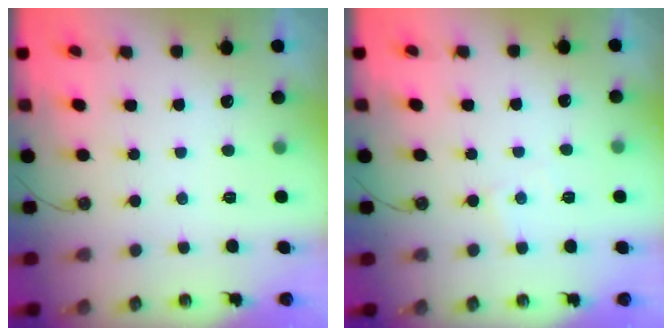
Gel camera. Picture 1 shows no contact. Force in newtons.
{"total": 4.3, "press": 4.3, "slide": 0.5}